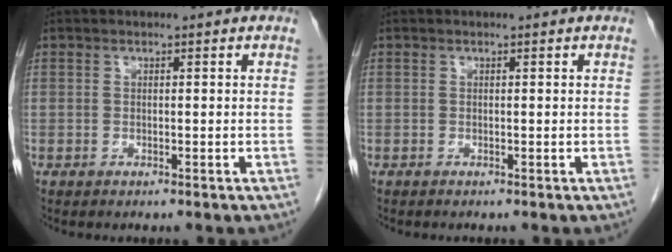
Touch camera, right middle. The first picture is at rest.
{"total": 0.0}